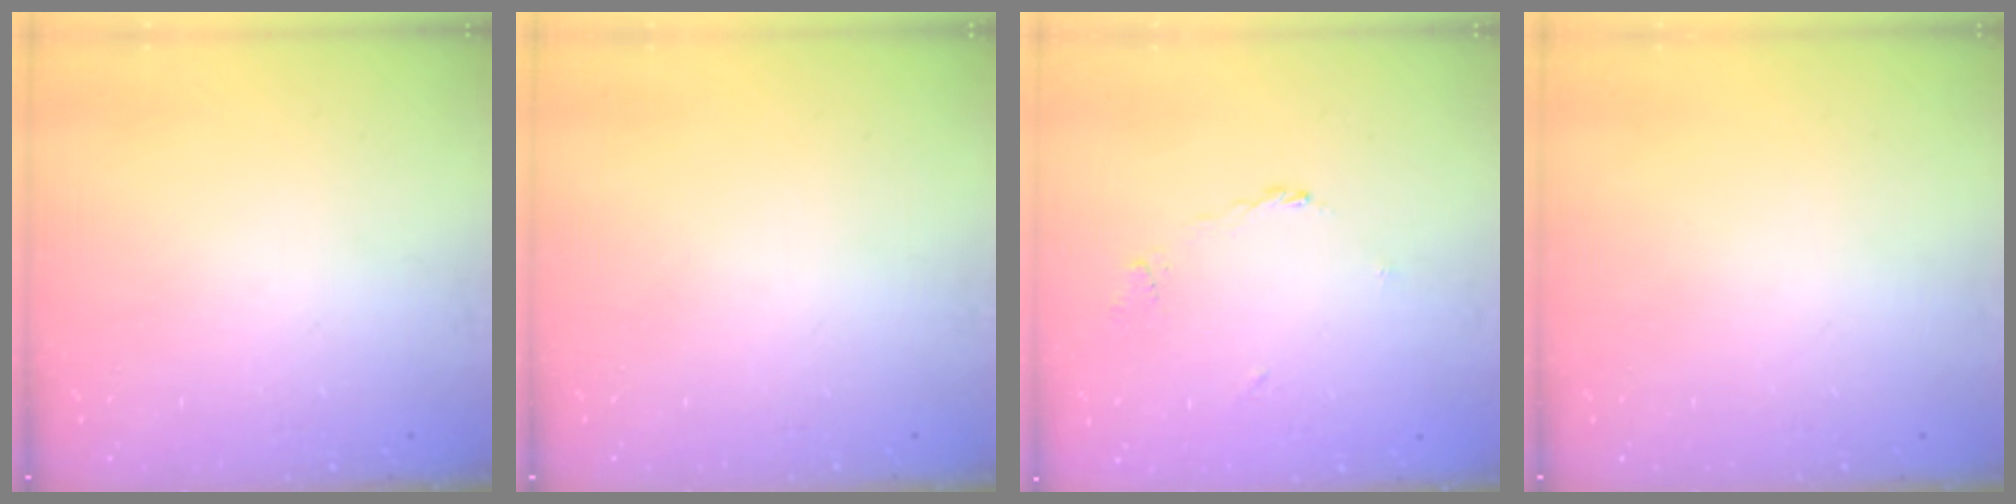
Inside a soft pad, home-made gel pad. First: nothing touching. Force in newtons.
{"total": 0.0}
{"total": 3.3, "press": 3.2, "slide": 0.8}
{"total": 0.0}